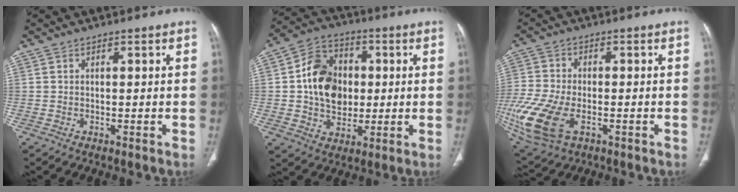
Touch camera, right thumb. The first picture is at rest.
{"total": 14.0, "force": [0.9, 10.8, 8.8], "torque": [-0.117, 0.015, 0.015]}
{"total": 16.4, "force": [-5.5, 9.1, 12.5], "torque": [-0.313, -0.011, -0.095]}